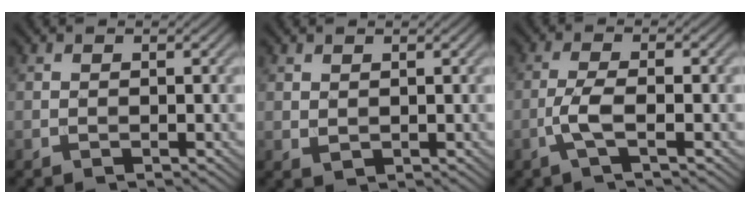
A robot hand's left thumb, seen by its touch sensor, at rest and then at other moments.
{"total": 1.0, "force": [0.6, 0.6, 0.5], "torque": [-0.014, -0.005, 0.017]}
{"total": 3.9, "force": [-1.3, 0.7, 3.6], "torque": [-0.077, 0.008, -0.035]}